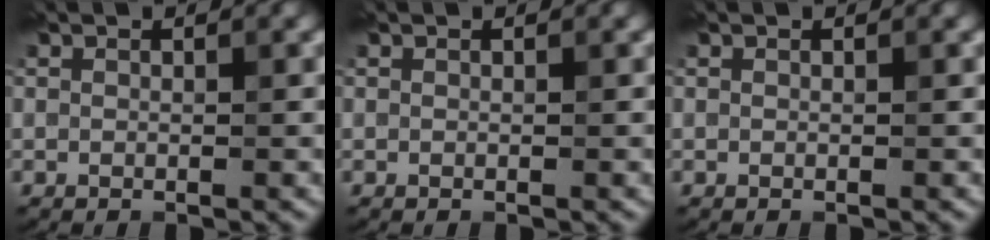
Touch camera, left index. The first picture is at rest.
{"total": 0.0}
{"total": 0.0}